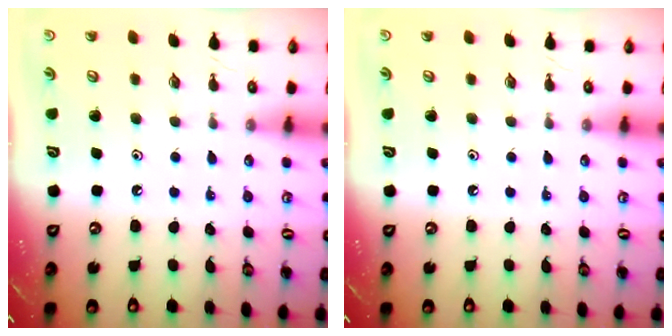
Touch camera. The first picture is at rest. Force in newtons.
{"total": 0.0}